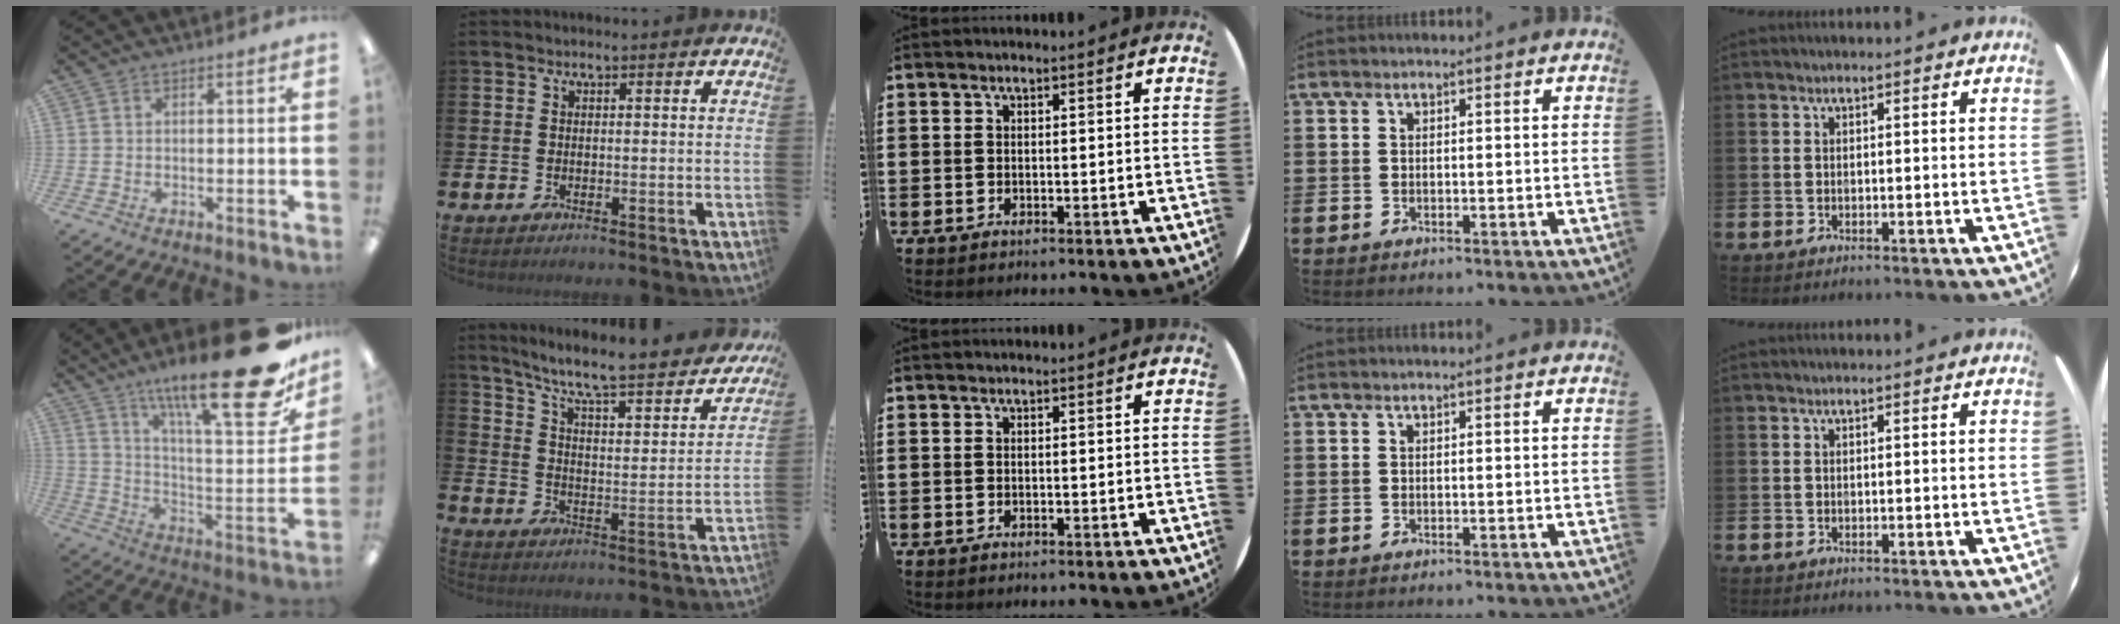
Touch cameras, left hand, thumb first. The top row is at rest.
{"thumb": {"total": 26.5, "force": [17.0, 6.4, 19.3], "torque": [-0.284, -0.116, 0.270]}, "index": {"total": 8.1, "force": [7.3, 0.8, 3.5], "torque": [-0.095, -0.059, 0.117]}}